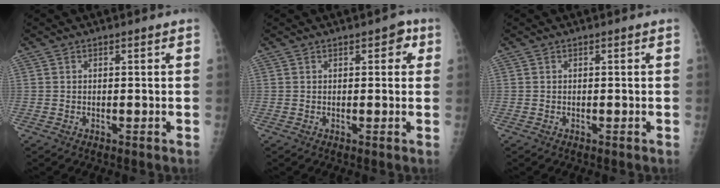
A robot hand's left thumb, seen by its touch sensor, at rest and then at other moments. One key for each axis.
{"total": 2.9, "fx": 1.2, "fy": 1.7, "fz": 2.1, "tx": -0.002, "ty": 0.003, "tz": 0.006}
{"total": 0.0}